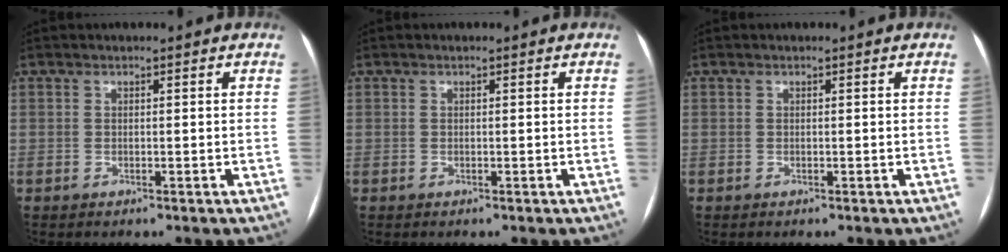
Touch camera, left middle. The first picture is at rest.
{"total": 0.0}
{"total": 0.0}